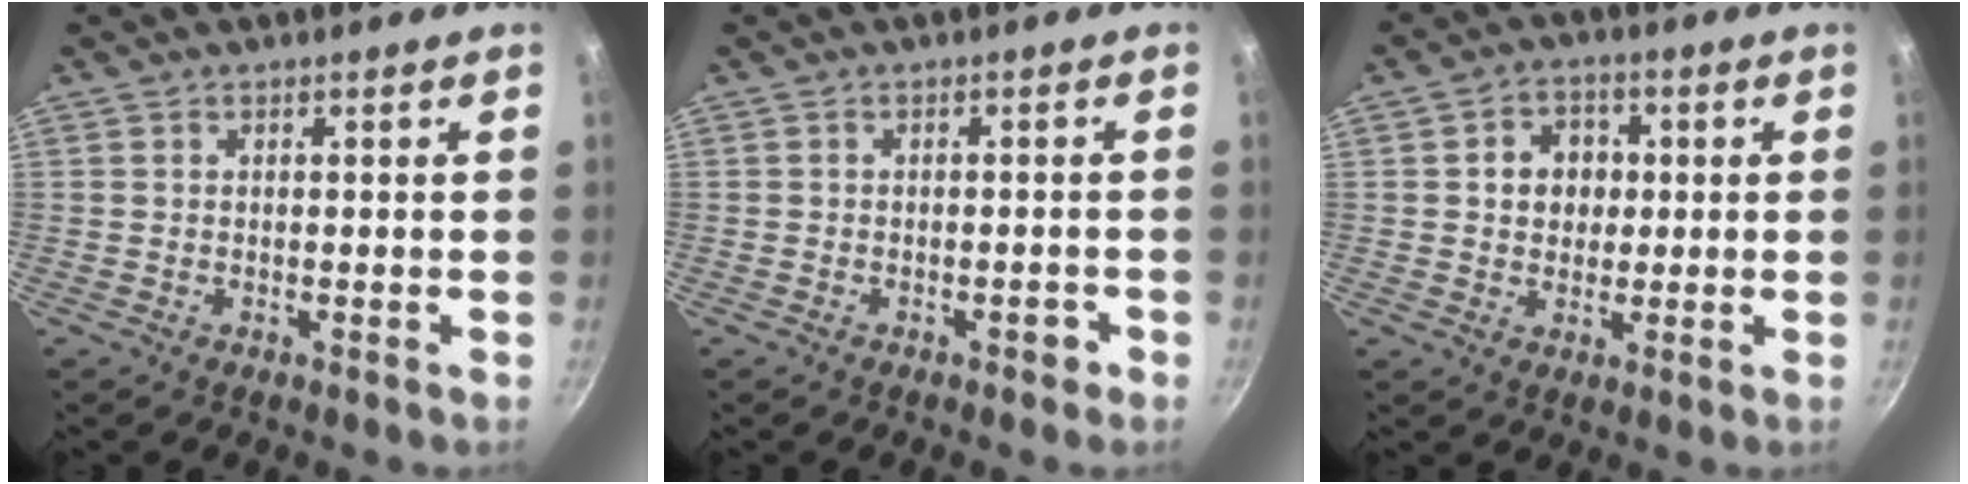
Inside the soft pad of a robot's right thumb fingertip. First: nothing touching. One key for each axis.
{"total": 1.6, "fx": -1.0, "fy": 0.8, "fz": 0.9, "tx": -0.003, "ty": 0.019, "tz": -0.006}
{"total": 6.7, "fx": 0.9, "fy": 5.7, "fz": 3.4, "tx": -0.022, "ty": 0.007, "tz": 0.006}